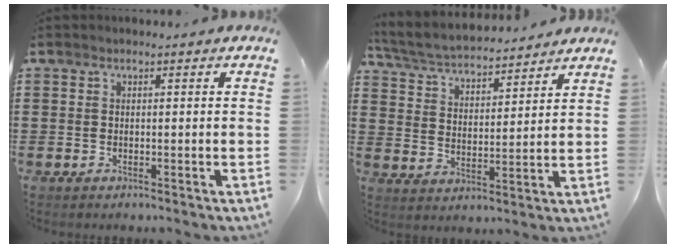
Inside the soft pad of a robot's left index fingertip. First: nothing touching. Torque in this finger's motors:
{"motor_torque": [0.71, -0.55, 0.38, 0.10]}